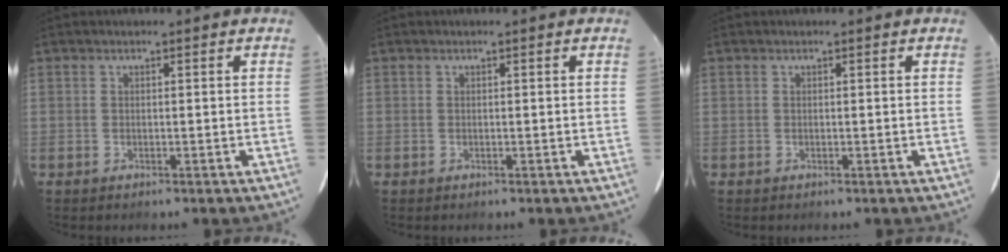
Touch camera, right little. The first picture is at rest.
{"total": 0.0}
{"total": 0.0}